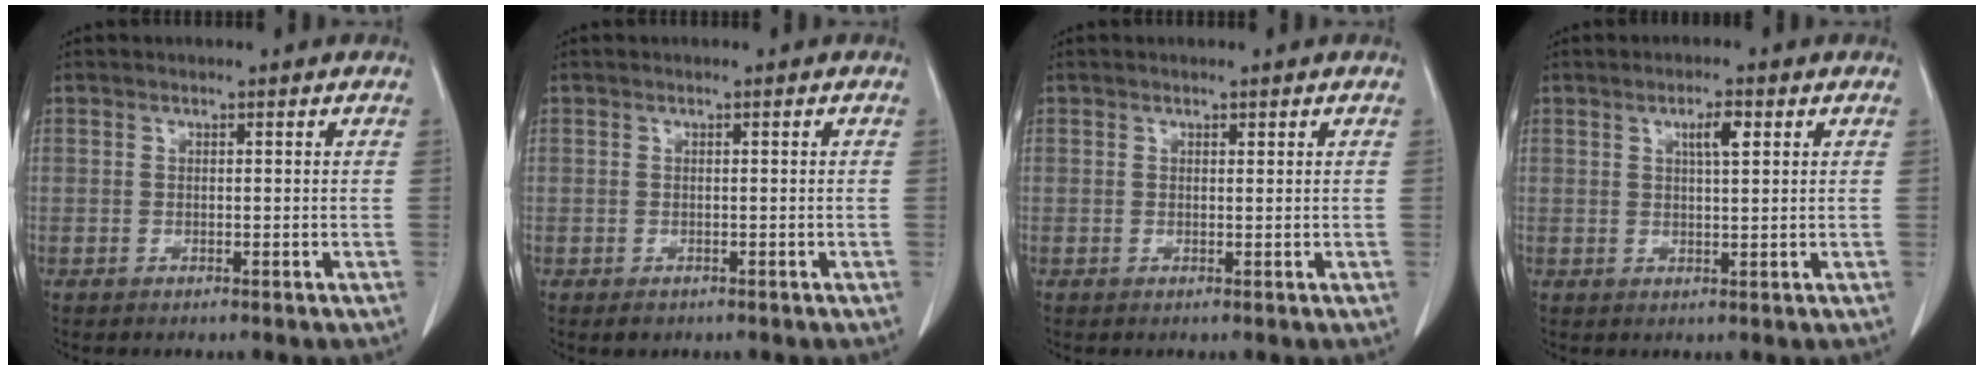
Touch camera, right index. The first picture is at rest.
{"total": 1.2, "force": [-0.8, 0.8, 0.5], "torque": [-0.012, 0.000, -0.006]}
{"total": 0.0}
{"total": 3.0, "force": [1.3, 0.5, 2.7], "torque": [-0.049, 0.001, 0.022]}